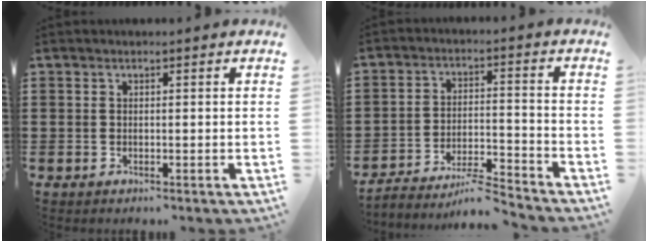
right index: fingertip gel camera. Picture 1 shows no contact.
{"total": 5.8, "force": [-5.4, 0.3, 2.1], "torque": [-0.042, -0.003, -0.107]}